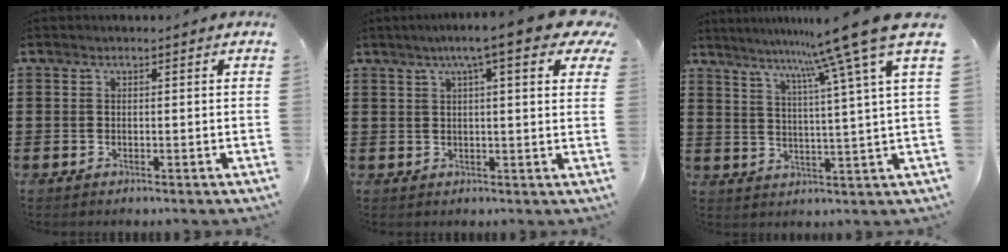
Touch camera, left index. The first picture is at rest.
{"total": 8.4, "force": [5.0, 0.8, 6.7], "torque": [-0.116, -0.002, 0.081]}
{"total": 10.6, "force": [7.6, -2.4, 7.0], "torque": [-0.146, -0.044, 0.111]}